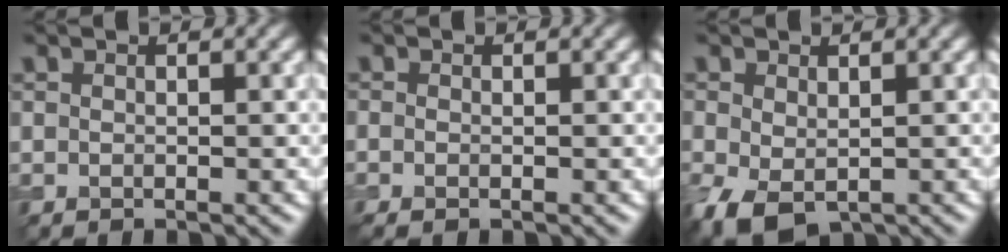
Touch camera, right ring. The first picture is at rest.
{"total": 0.8, "force": [-0.3, 0.3, 0.7], "torque": [-0.015, -0.007, -0.006]}
{"total": 3.8, "force": [-1.1, 2.5, 2.6], "torque": [-0.066, -0.014, -0.018]}